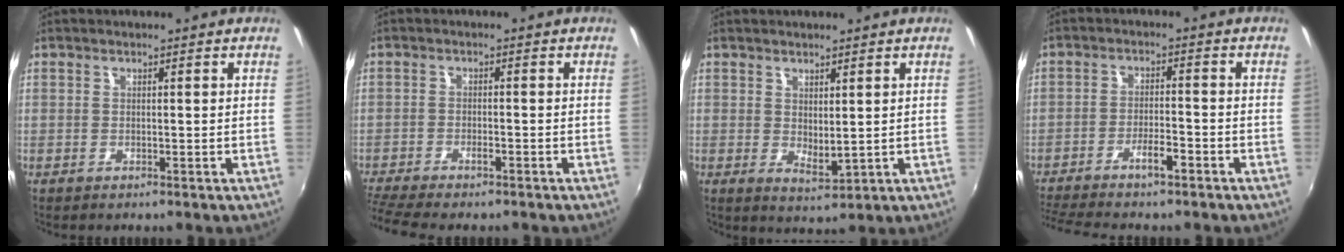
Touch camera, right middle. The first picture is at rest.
{"total": 7.1, "force": [-6.0, 1.0, 3.6], "torque": [-0.097, -0.024, -0.107]}
{"total": 1.7, "force": [0.8, 0.6, 1.4], "torque": [-0.021, -0.003, 0.015]}
{"total": 7.2, "force": [-5.8, 0.6, 4.2], "torque": [-0.092, 0.000, -0.100]}